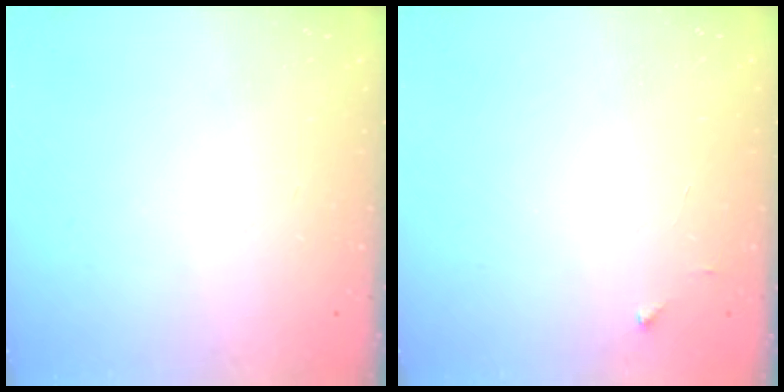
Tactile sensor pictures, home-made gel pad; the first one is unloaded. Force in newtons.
{"total": 2.0, "press": 2.0, "slide": 0.2}